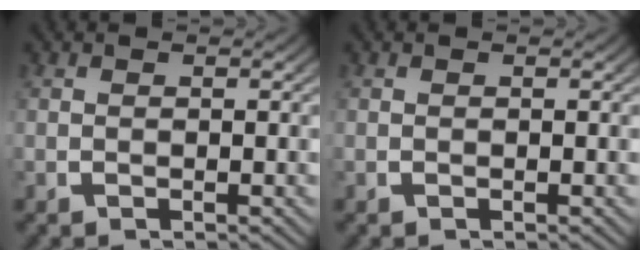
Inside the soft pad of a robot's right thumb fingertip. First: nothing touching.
{"total": 0.0}